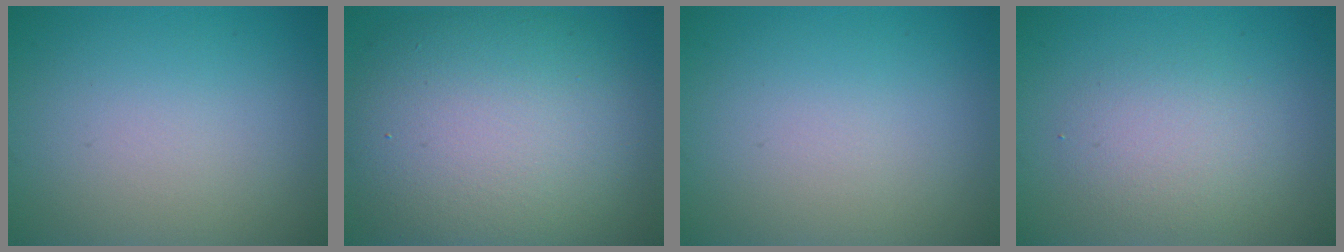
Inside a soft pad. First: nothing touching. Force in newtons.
{"total": 11.7, "press": 11.7, "slide": 0.7}
{"total": 0.0}
{"total": 2.8, "press": 2.8, "slide": 0.2}